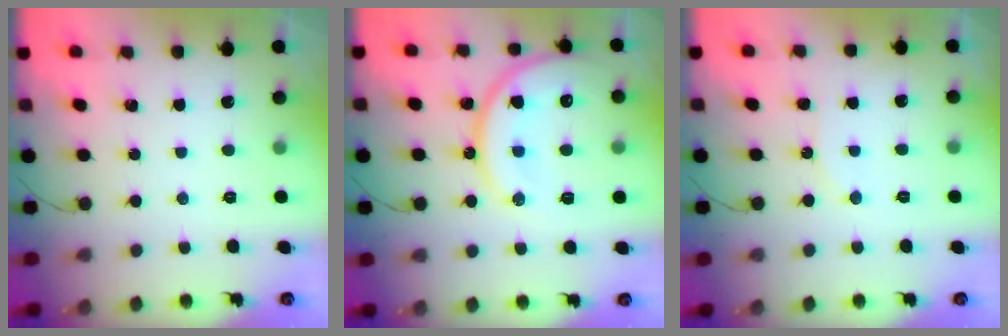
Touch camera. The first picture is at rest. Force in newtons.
{"total": 17.9, "press": 17.8, "slide": 1.5}
{"total": 5.4, "press": 5.4, "slide": 0.7}